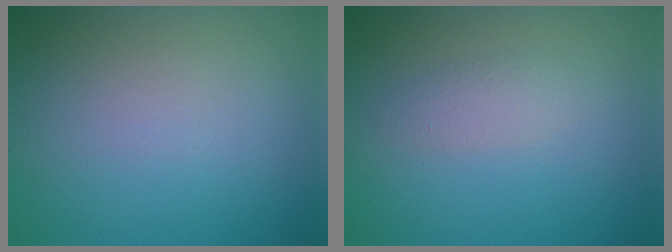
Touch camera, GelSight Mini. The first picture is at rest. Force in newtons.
{"total": 1.4, "press": 1.4, "slide": 0.1}